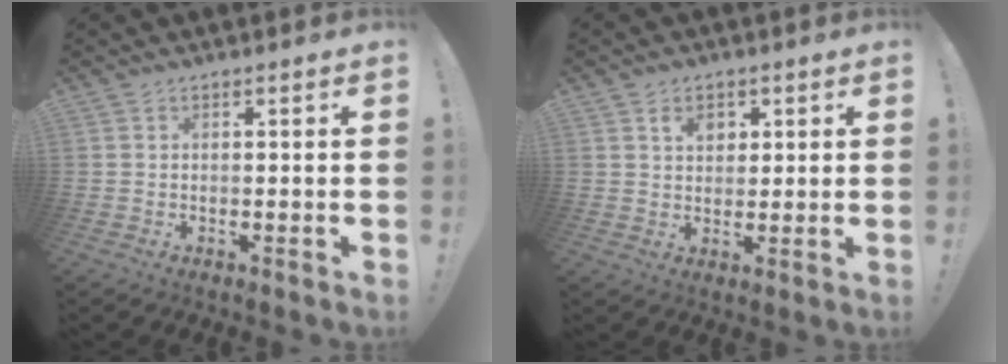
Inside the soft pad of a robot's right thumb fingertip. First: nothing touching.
{"total": 4.9, "force": [2.2, 3.6, 2.5], "torque": [-0.026, -0.004, 0.035]}